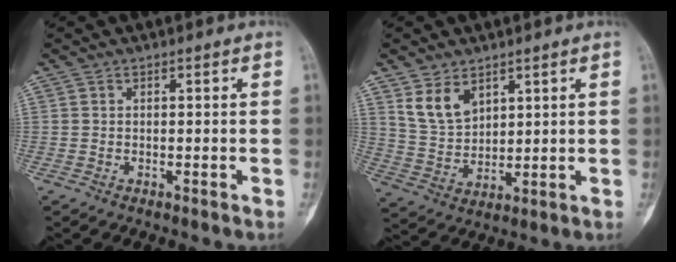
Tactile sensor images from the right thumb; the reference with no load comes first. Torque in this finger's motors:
{"motor_torque": [-0.26, 0.27, 0.08, 0.03, 0.03]}